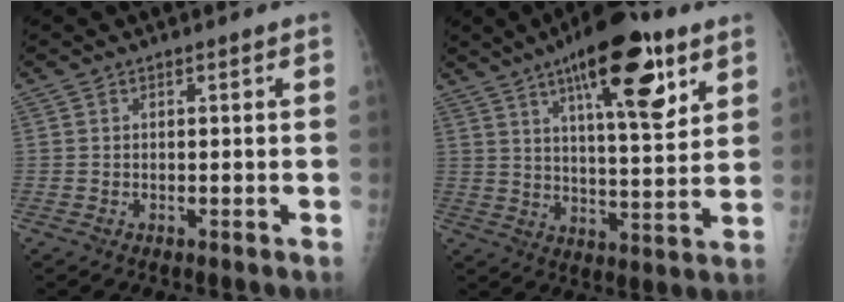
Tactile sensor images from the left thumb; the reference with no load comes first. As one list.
[{"total": 17.8, "force": [9.5, 5.5, 14.1], "torque": [-0.190, -0.039, 0.146]}]